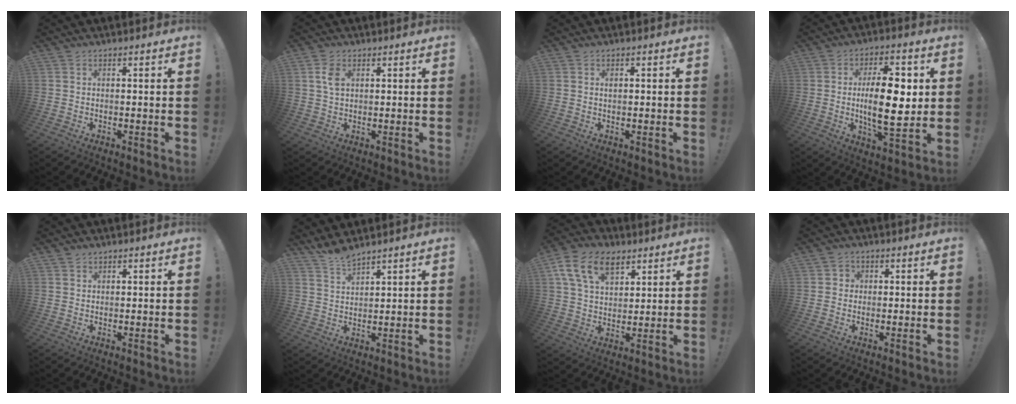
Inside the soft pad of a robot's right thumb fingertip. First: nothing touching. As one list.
[{"total": 4.7, "force": [1.7, 2.9, 3.3], "torque": [-0.046, -0.004, 0.029]}, {"total": 0.8, "force": [0.1, 0.6, 0.6], "torque": [-0.009, 0.002, 0.002]}, {"total": 17.1, "force": [0.8, 7.0, 15.5], "torque": [-0.254, -0.004, 0.003]}, {"total": 1.0, "force": [0.8, 0.6, 0.1], "torque": [0.003, -0.003, 0.016]}, {"total": 5.1, "force": [4.8, 0.6, 1.5], "torque": [-0.039, -0.030, 0.089]}, {"total": 14.4, "force": [7.6, 9.1, 8.3], "torque": [-0.141, -0.019, 0.143]}, {"total": 2.2, "force": [-0.1, 2.1, 0.6], "torque": [-0.006, 0.003, -0.004]}]